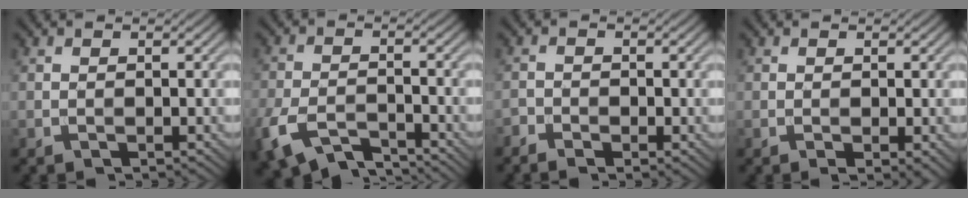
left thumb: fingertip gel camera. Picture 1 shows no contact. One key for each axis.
{"total": 7.8, "fx": -5.7, "fy": 3.3, "fz": 4.3, "tx": -0.091, "ty": -0.014, "tz": -0.117}
{"total": 2.1, "fx": -1.4, "fy": 1.1, "fz": 1.1, "tx": -0.023, "ty": -0.003, "tz": -0.030}
{"total": 1.5, "fx": -0.3, "fy": 0.5, "fz": 1.4, "tx": -0.024, "ty": -0.007, "tz": -0.004}